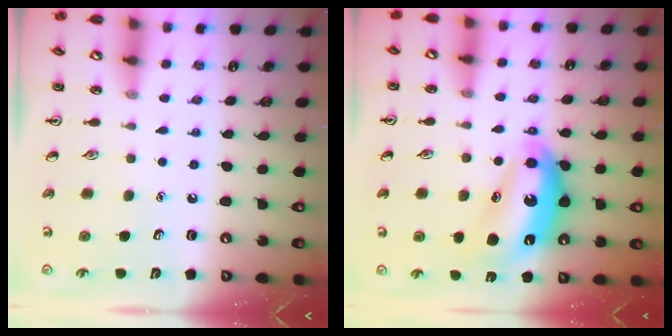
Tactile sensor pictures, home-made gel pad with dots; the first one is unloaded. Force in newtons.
{"total": 15.0, "press": 15.0, "slide": 0.8}